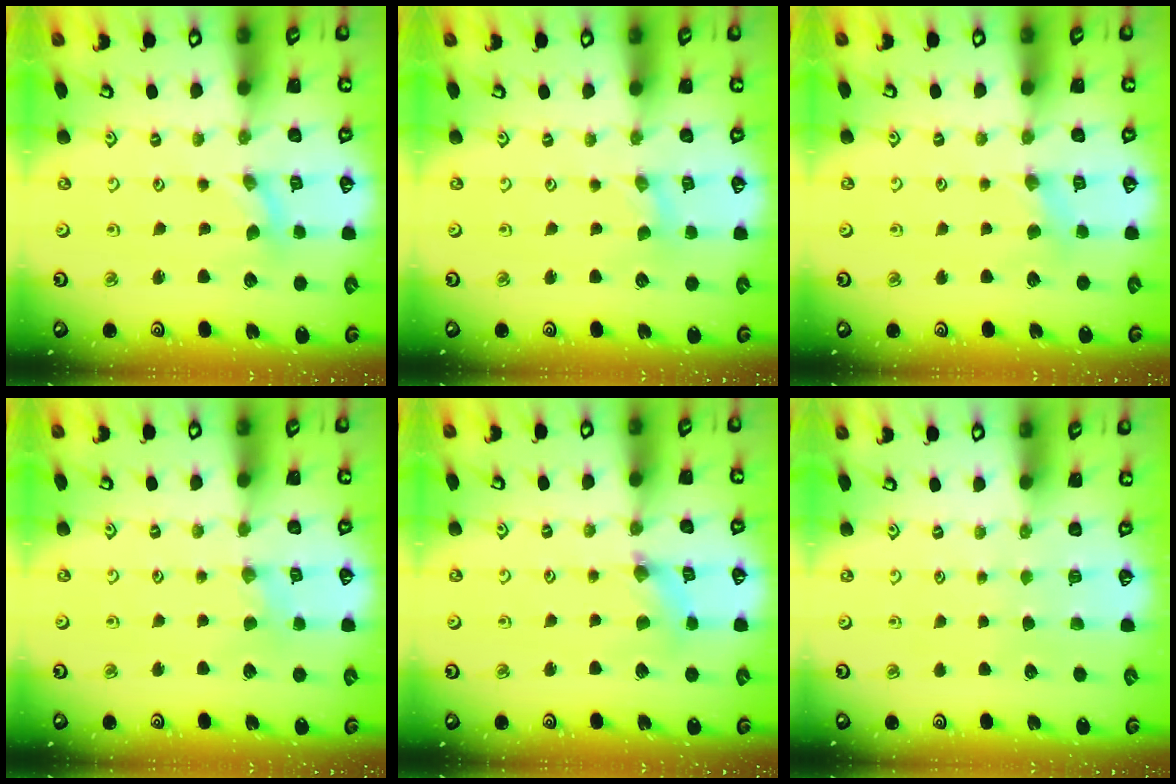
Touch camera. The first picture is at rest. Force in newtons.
{"total": 0.0}
{"total": 2.7, "press": 2.7, "slide": 0.4}
{"total": 1.2, "press": 1.2, "slide": 0.3}
{"total": 2.4, "press": 2.4, "slide": 0.4}
{"total": 0.0}